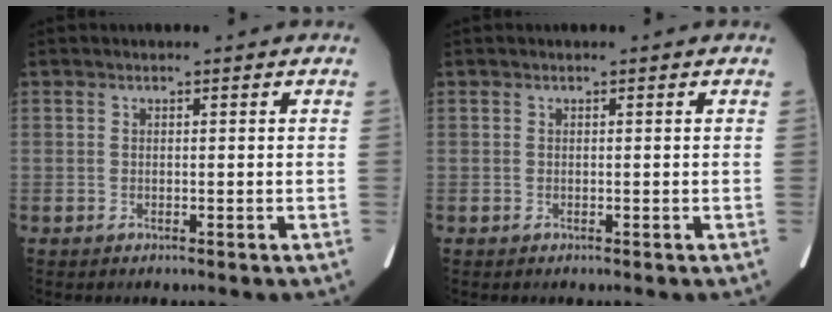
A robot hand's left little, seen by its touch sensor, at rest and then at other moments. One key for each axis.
{"total": 0.0}